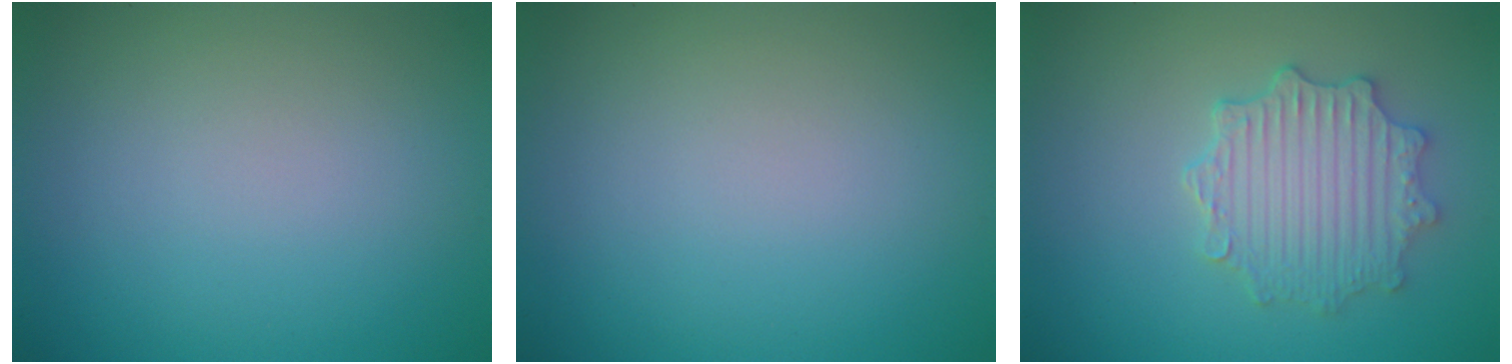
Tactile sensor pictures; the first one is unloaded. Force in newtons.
{"total": 0.0}
{"total": 4.5, "press": 3.8, "slide": 2.4}